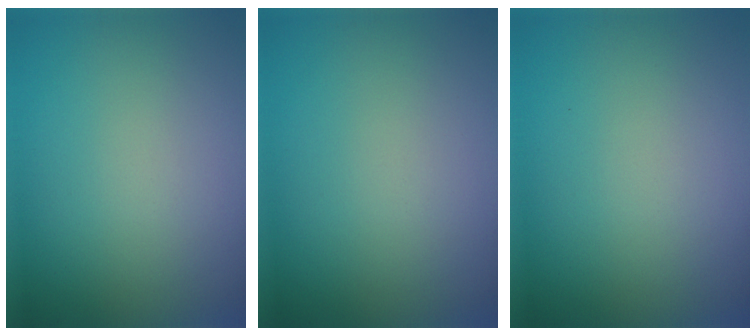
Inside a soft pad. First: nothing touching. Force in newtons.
{"total": 0.0}
{"total": 0.0}